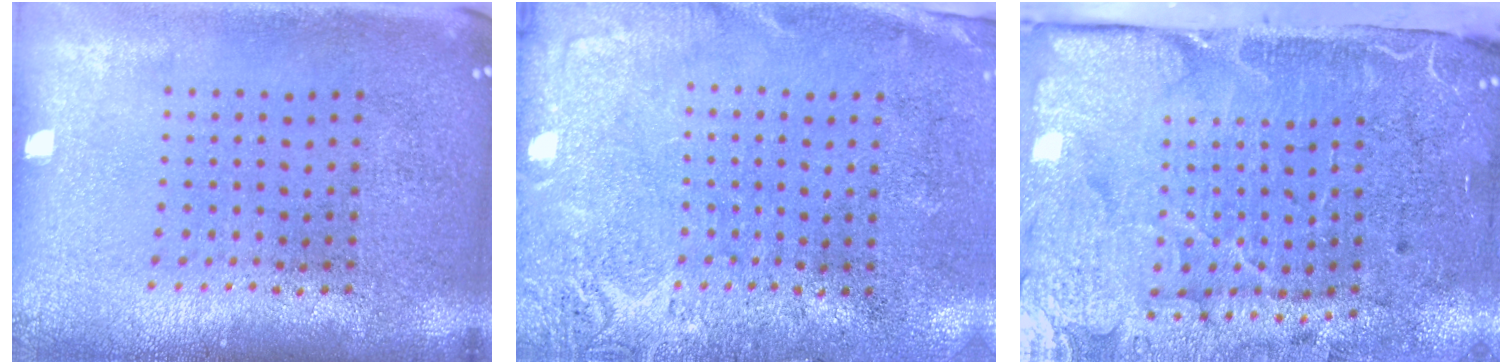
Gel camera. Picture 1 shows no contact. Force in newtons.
{"total": 2.8, "press": 2.4, "slide": 1.4}
{"total": 5.1, "press": 4.0, "slide": 3.1}